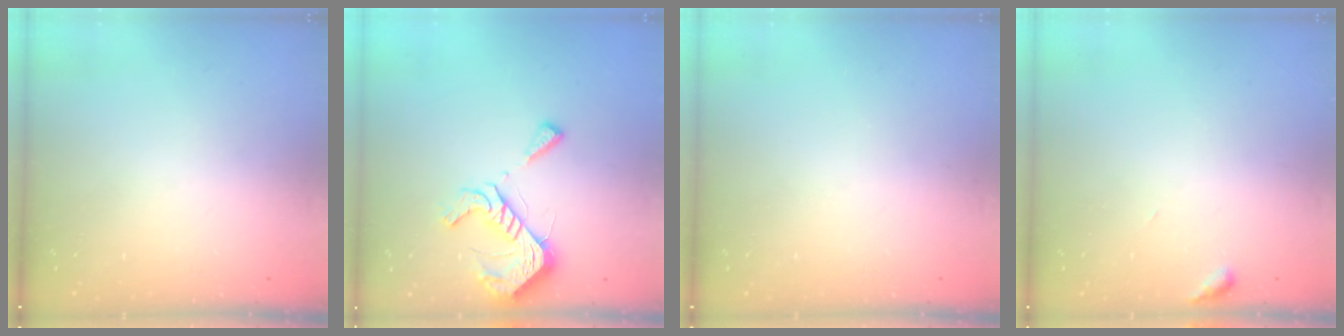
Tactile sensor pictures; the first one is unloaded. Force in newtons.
{"total": 14.4, "press": 14.3, "slide": 0.5}
{"total": 0.0}
{"total": 2.6, "press": 2.6, "slide": 0.3}